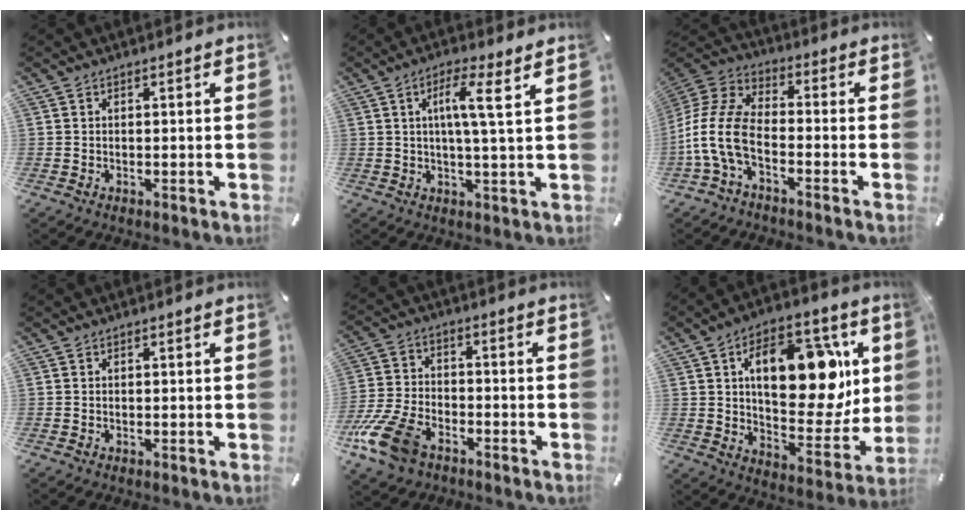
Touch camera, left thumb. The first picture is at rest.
{"total": 8.0, "force": [2.5, 0.3, 7.6], "torque": [-0.145, 0.001, 0.033]}
{"total": 11.7, "force": [-5.0, 6.7, 8.2], "torque": [-0.193, 0.005, -0.096]}
{"total": 0.0}
{"total": 13.2, "force": [-7.7, 7.5, 7.7], "torque": [-0.161, 0.037, -0.141]}
{"total": 22.4, "force": [6.6, 12.5, 17.3], "torque": [-0.226, -0.024, 0.109]}